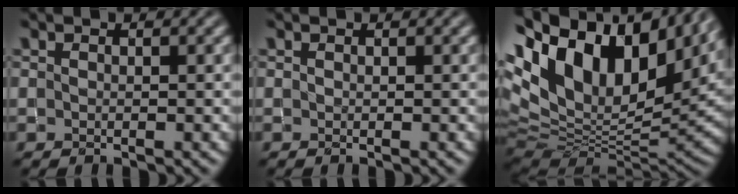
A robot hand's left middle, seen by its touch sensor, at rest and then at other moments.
{"total": 0.0}
{"total": 19.0, "force": [7.1, 11.1, 13.7], "torque": [-0.254, 0.022, 0.159]}